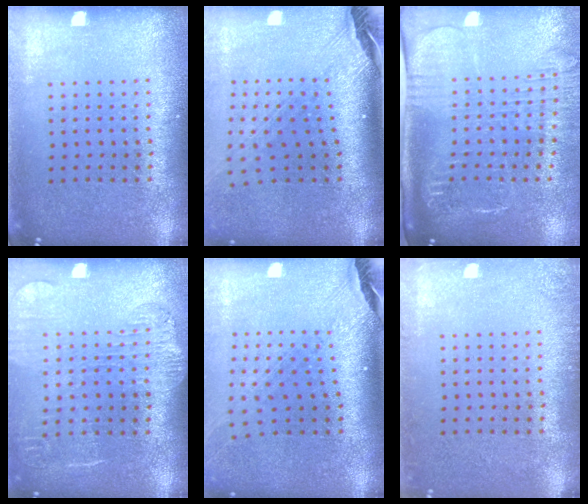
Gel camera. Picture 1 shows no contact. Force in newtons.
{"total": 3.0, "press": 2.1, "slide": 2.1}
{"total": 2.7, "press": 2.1, "slide": 1.7}
{"total": 1.8, "press": 1.5, "slide": 1.0}
{"total": 1.8, "press": 1.5, "slide": 0.9}
{"total": 1.3, "press": 1.3, "slide": 0.2}